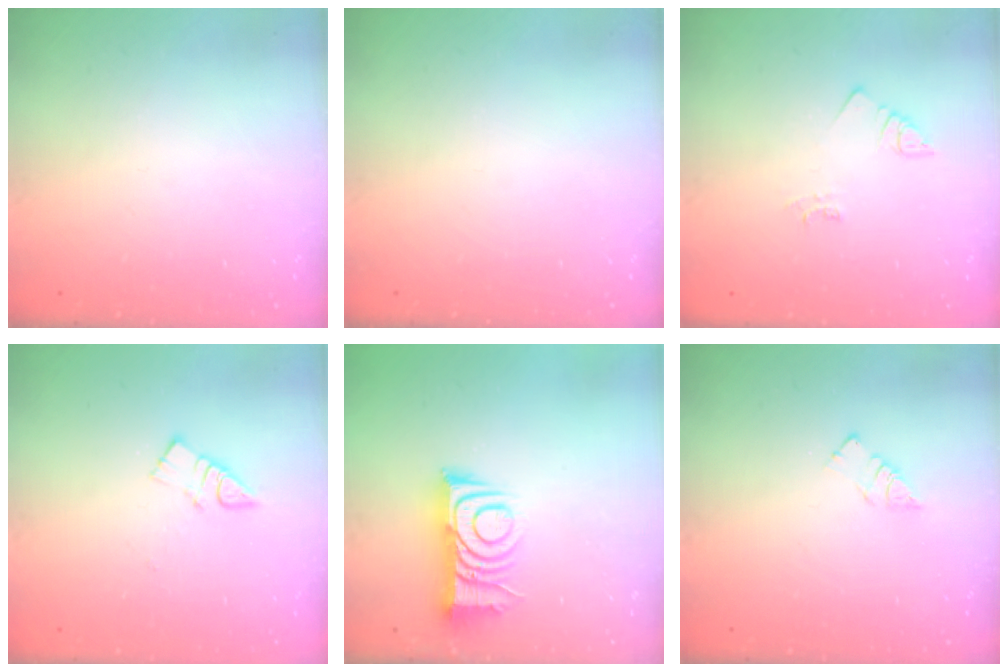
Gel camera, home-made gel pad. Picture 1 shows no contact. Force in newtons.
{"total": 0.0}
{"total": 2.5, "press": 2.5, "slide": 0.5}
{"total": 5.9, "press": 5.9, "slide": 0.1}
{"total": 9.6, "press": 9.6, "slide": 0.7}
{"total": 3.3, "press": 3.3, "slide": 0.3}